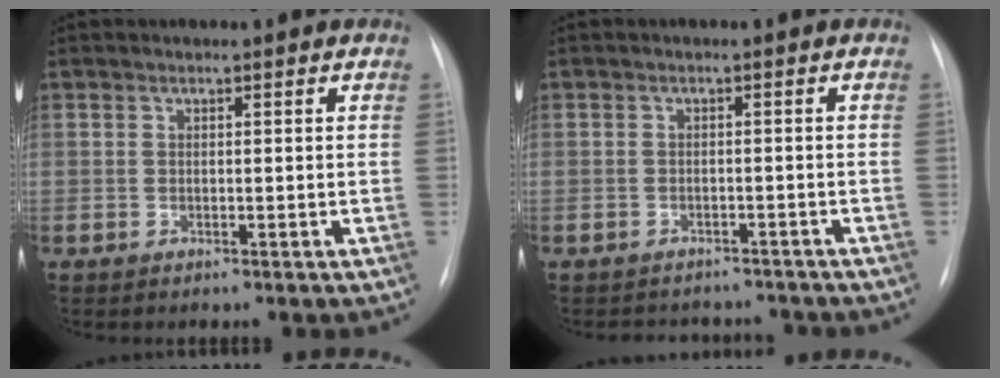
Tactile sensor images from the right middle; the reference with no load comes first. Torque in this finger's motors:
{"motor_torque": [0.25, -0.31, -0.20, -0.06]}